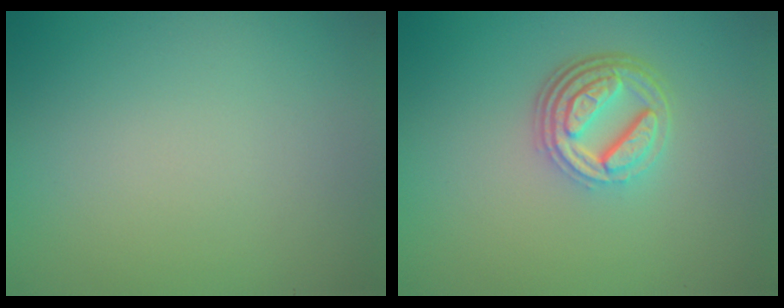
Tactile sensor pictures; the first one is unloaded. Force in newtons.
{"total": 4.9, "press": 3.5, "slide": 3.4}